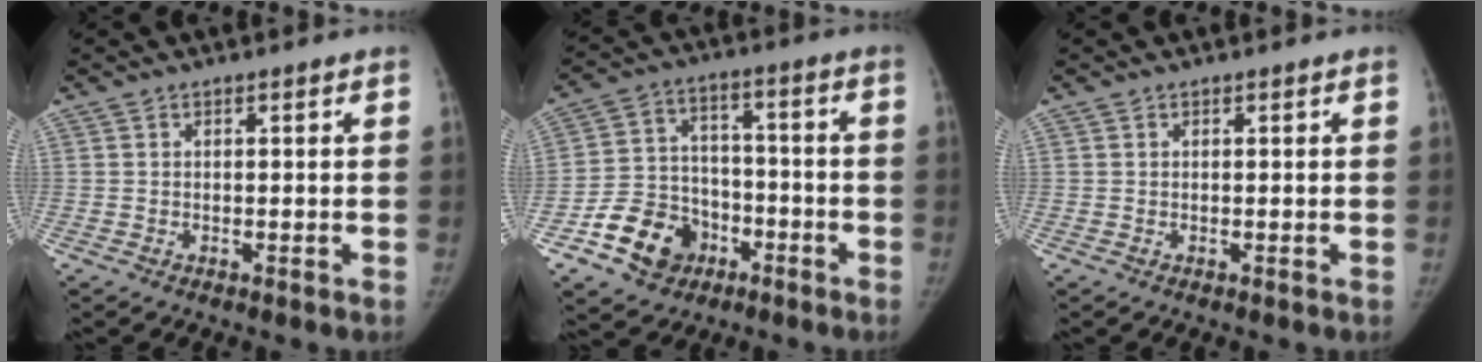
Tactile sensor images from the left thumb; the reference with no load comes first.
{"total": 12.9, "force": [-6.5, 10.0, 4.8], "torque": [-0.052, 0.054, -0.106]}
{"total": 0.0}